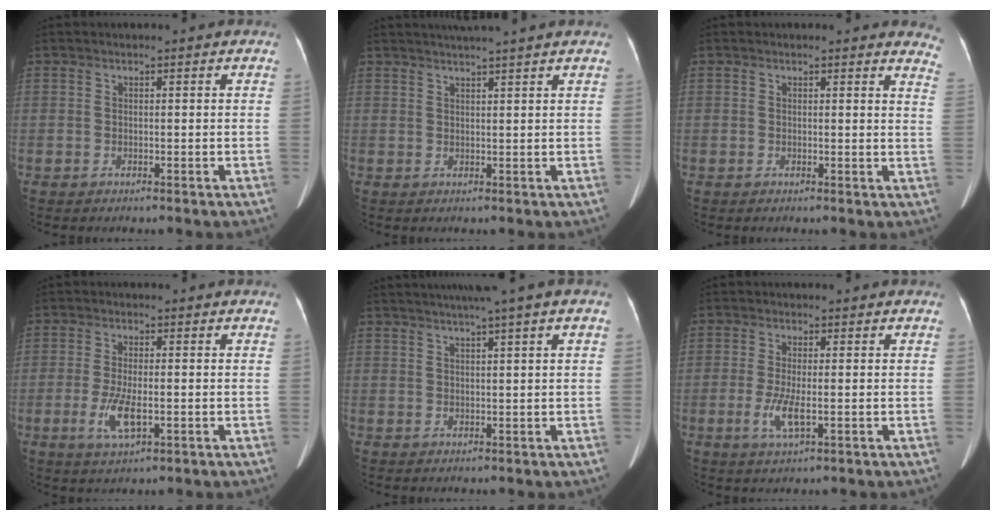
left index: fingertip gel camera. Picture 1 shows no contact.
{"total": 5.8, "force": [5.0, -1.0, 2.8], "torque": [-0.039, 0.022, 0.067]}
{"total": 4.9, "force": [4.8, 0.7, 0.8], "torque": [0.005, -0.025, 0.016]}
{"total": 5.2, "force": [-1.4, 1.5, 4.7], "torque": [-0.102, -0.008, -0.022]}
{"total": 6.4, "force": [4.2, -1.0, 4.7], "torque": [-0.070, 0.026, 0.061]}
{"total": 4.1, "force": [-1.1, 0.9, 3.9], "torque": [-0.086, -0.007, -0.016]}